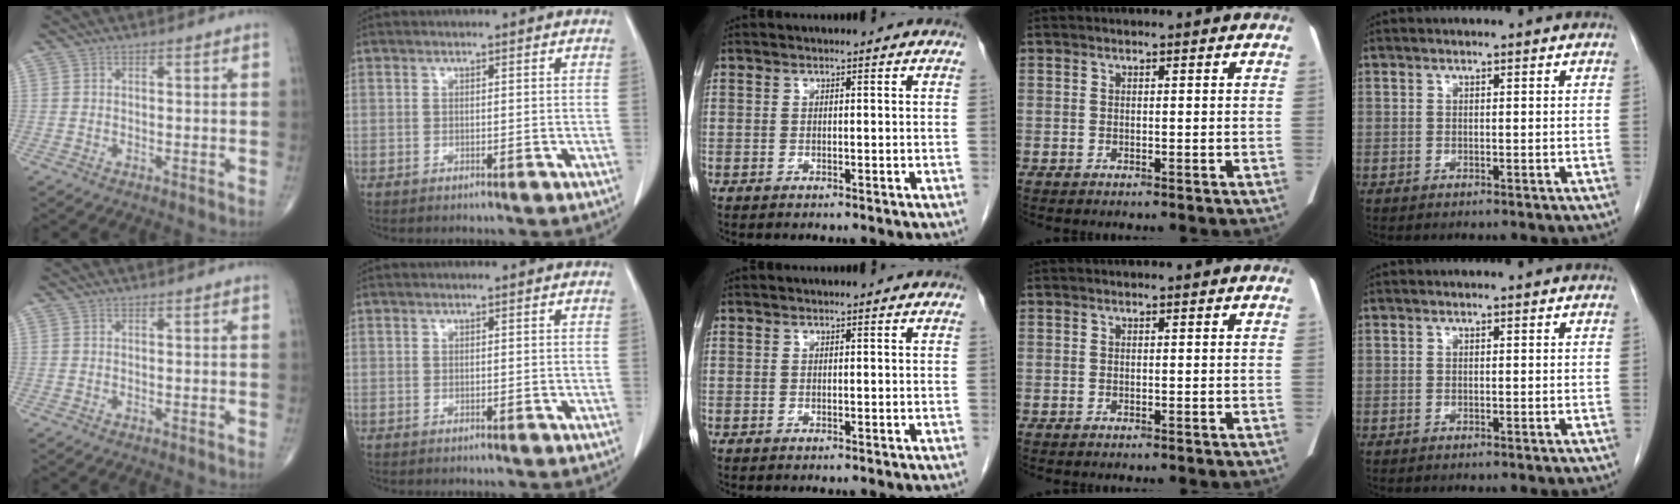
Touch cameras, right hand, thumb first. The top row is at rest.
{}